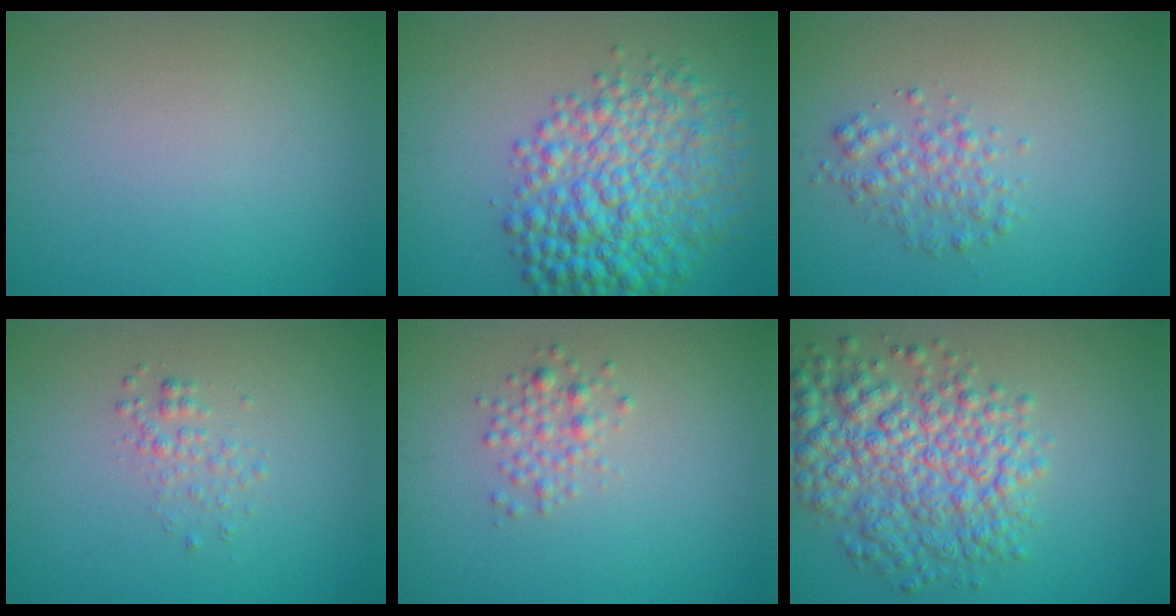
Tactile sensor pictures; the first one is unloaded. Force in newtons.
{"total": 8.5, "press": 8.5, "slide": 0.1}
{"total": 2.2, "press": 2.2, "slide": 0.0}
{"total": 1.4, "press": 1.4, "slide": 0.1}
{"total": 1.7, "press": 1.7, "slide": 0.1}
{"total": 7.5, "press": 7.5, "slide": 0.1}